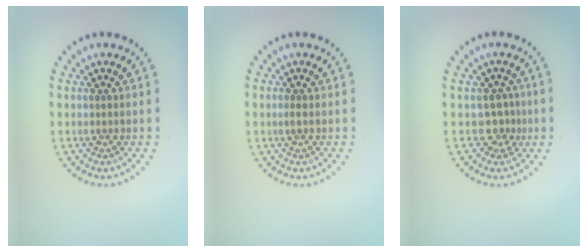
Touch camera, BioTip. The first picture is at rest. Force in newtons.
{"total": 0.6, "press": 0.4, "slide": 0.3}
{"total": 2.1, "press": 1.4, "slide": 1.6}